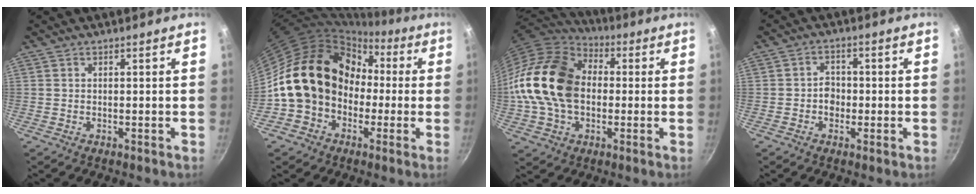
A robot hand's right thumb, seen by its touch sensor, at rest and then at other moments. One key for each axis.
{"total": 17.7, "fx": -1.1, "fy": 14.5, "fz": 10.0, "tx": -0.129, "ty": 0.066, "tz": -0.021}
{"total": 20.2, "fx": 0.2, "fy": 14.6, "fz": 14.0, "tx": -0.246, "ty": 0.035, "tz": -0.007}
{"total": 1.8, "fx": -0.6, "fy": 1.4, "fz": 1.0, "tx": -0.013, "ty": 0.008, "tz": -0.014}